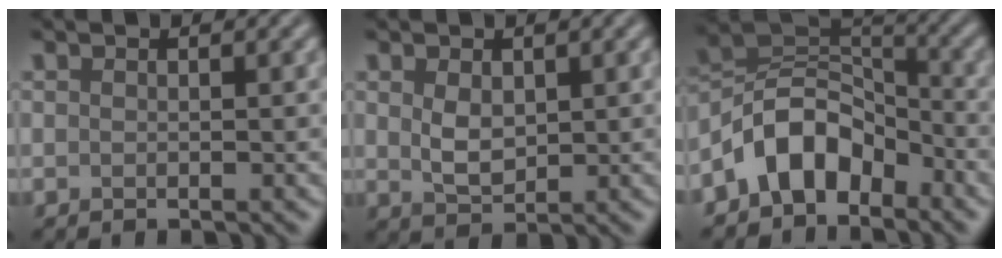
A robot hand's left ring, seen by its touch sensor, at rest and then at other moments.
{"total": 2.7, "force": [0.6, 1.7, 1.9], "torque": [-0.042, -0.003, 0.016]}
{"total": 6.4, "force": [-3.9, 3.9, 3.3], "torque": [-0.042, 0.011, -0.086]}